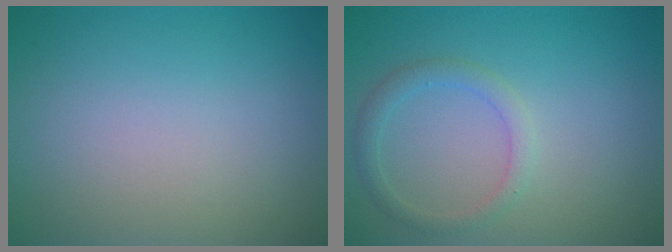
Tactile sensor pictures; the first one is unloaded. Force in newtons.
{"total": 1.8, "press": 1.8, "slide": 0.1}